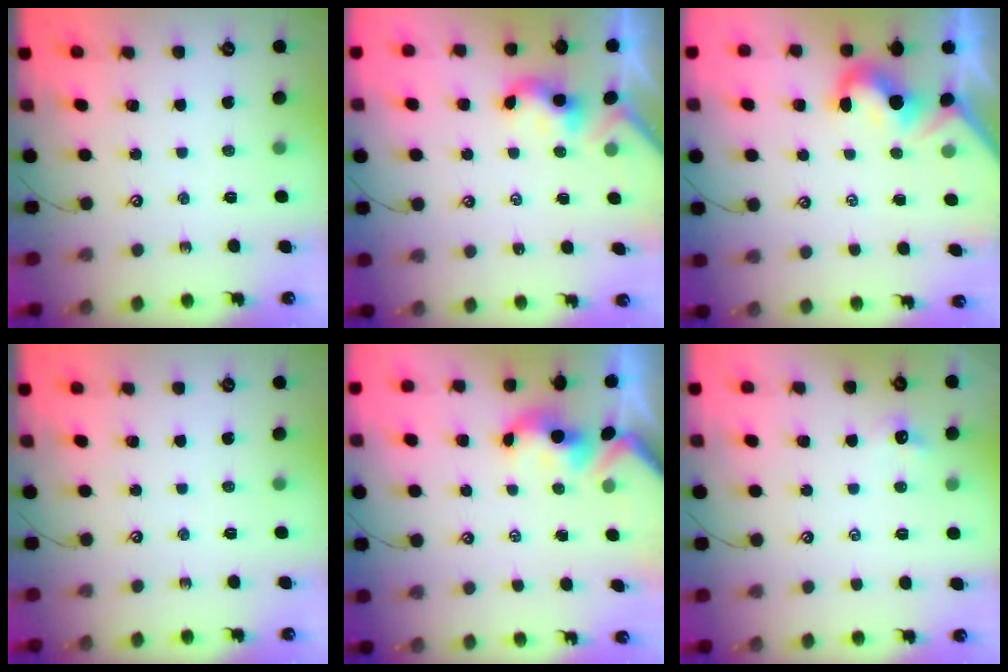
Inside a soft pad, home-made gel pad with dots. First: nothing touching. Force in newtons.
{"total": 2.2, "press": 2.2, "slide": 0.2}
{"total": 2.0, "press": 1.8, "slide": 0.9}
{"total": 0.0}
{"total": 0.9, "press": 0.5, "slide": 0.7}
{"total": 0.7, "press": 0.3, "slide": 0.6}